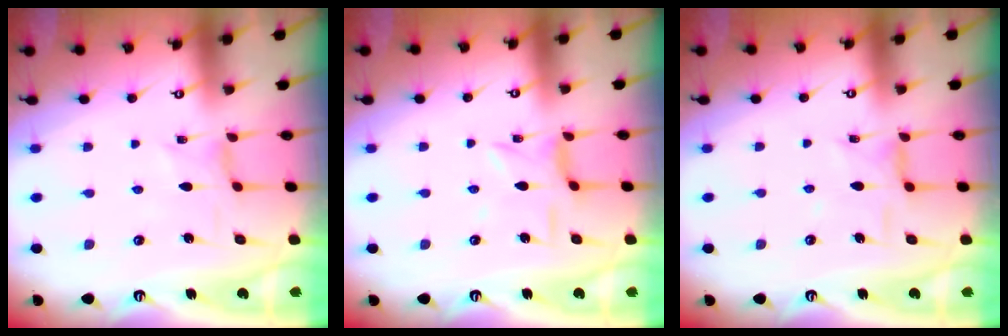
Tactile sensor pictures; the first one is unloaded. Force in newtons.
{"total": 2.4, "press": 2.4, "slide": 0.4}
{"total": 6.4, "press": 6.3, "slide": 0.5}